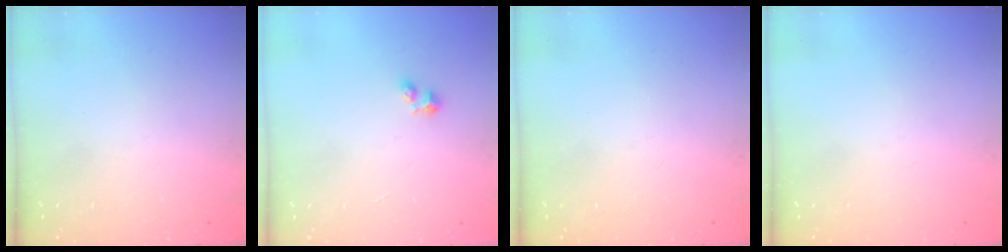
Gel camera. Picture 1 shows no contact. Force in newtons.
{"total": 2.9, "press": 2.8, "slide": 0.6}
{"total": 0.0}
{"total": 0.0}